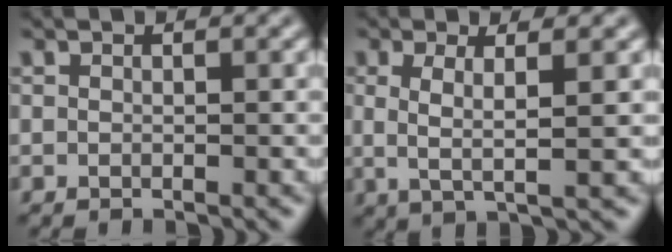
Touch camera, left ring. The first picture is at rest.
{"total": 3.3, "force": [0.5, 0.7, 3.2], "torque": [-0.064, -0.002, 0.009]}